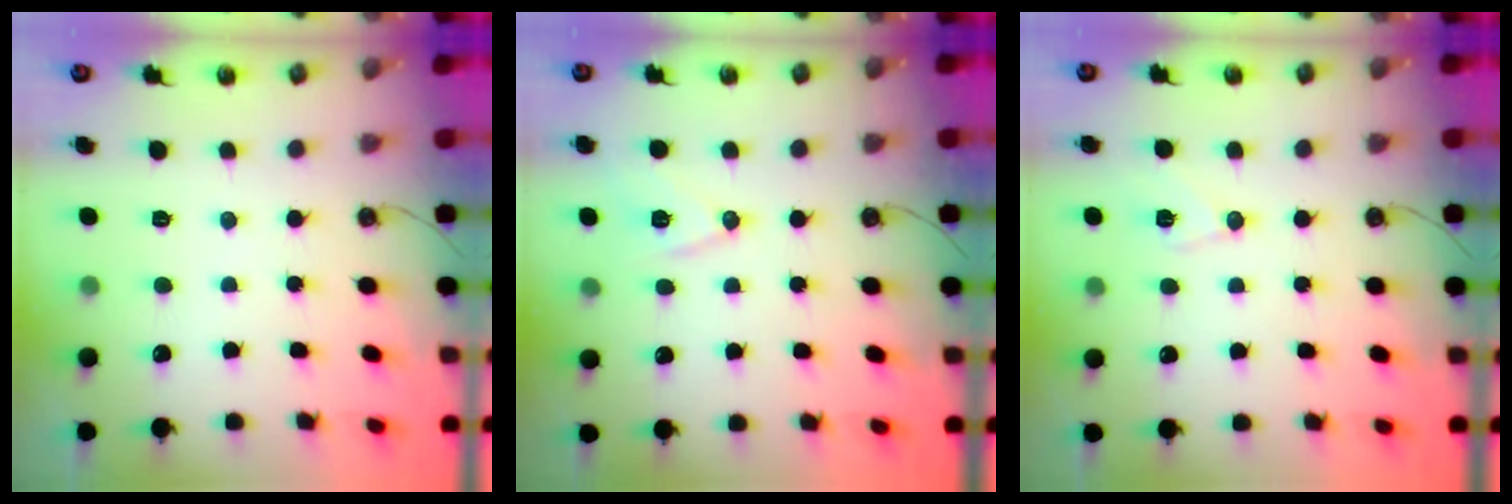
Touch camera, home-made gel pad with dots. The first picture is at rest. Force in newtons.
{"total": 9.6, "press": 8.9, "slide": 3.5}
{"total": 7.7, "press": 7.7, "slide": 1.1}